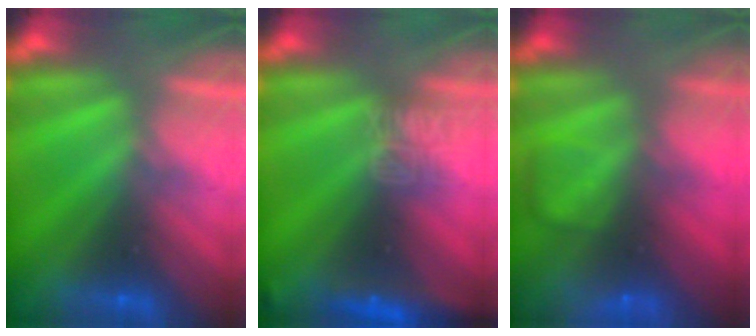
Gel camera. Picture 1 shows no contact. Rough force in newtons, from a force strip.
{"total": 8.3}
{"total": 8.8}